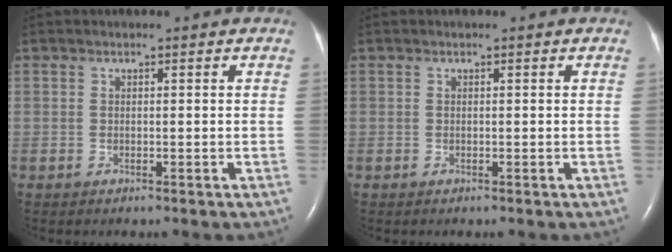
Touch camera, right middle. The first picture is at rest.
{"total": 0.0}